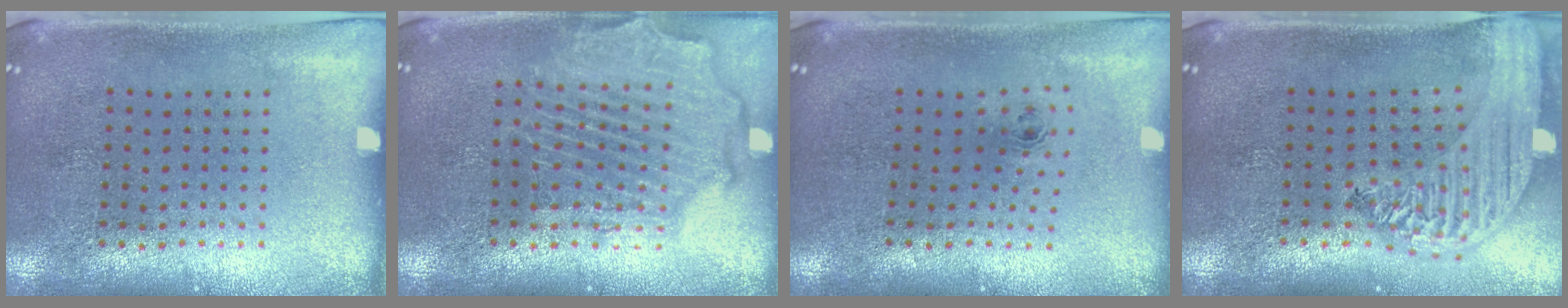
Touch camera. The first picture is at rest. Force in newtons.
{"total": 2.4, "press": 2.2, "slide": 0.9}
{"total": 0.8, "press": 0.4, "slide": 0.7}
{"total": 2.5, "press": 2.1, "slide": 1.3}